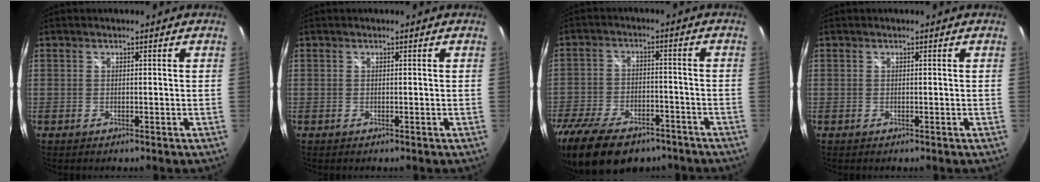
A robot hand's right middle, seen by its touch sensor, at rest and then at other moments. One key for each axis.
{"total": 0.0}
{"total": 19.6, "fx": -14.0, "fy": 9.3, "fz": 10.1, "tx": -0.229, "ty": -0.033, "tz": -0.226}
{"total": 0.0}